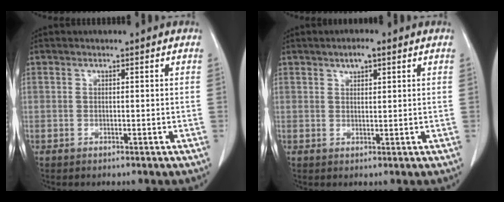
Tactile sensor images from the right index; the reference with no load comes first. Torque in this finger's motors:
{"motor_torque": [0.20, 0.21, 0.00, 0.04]}